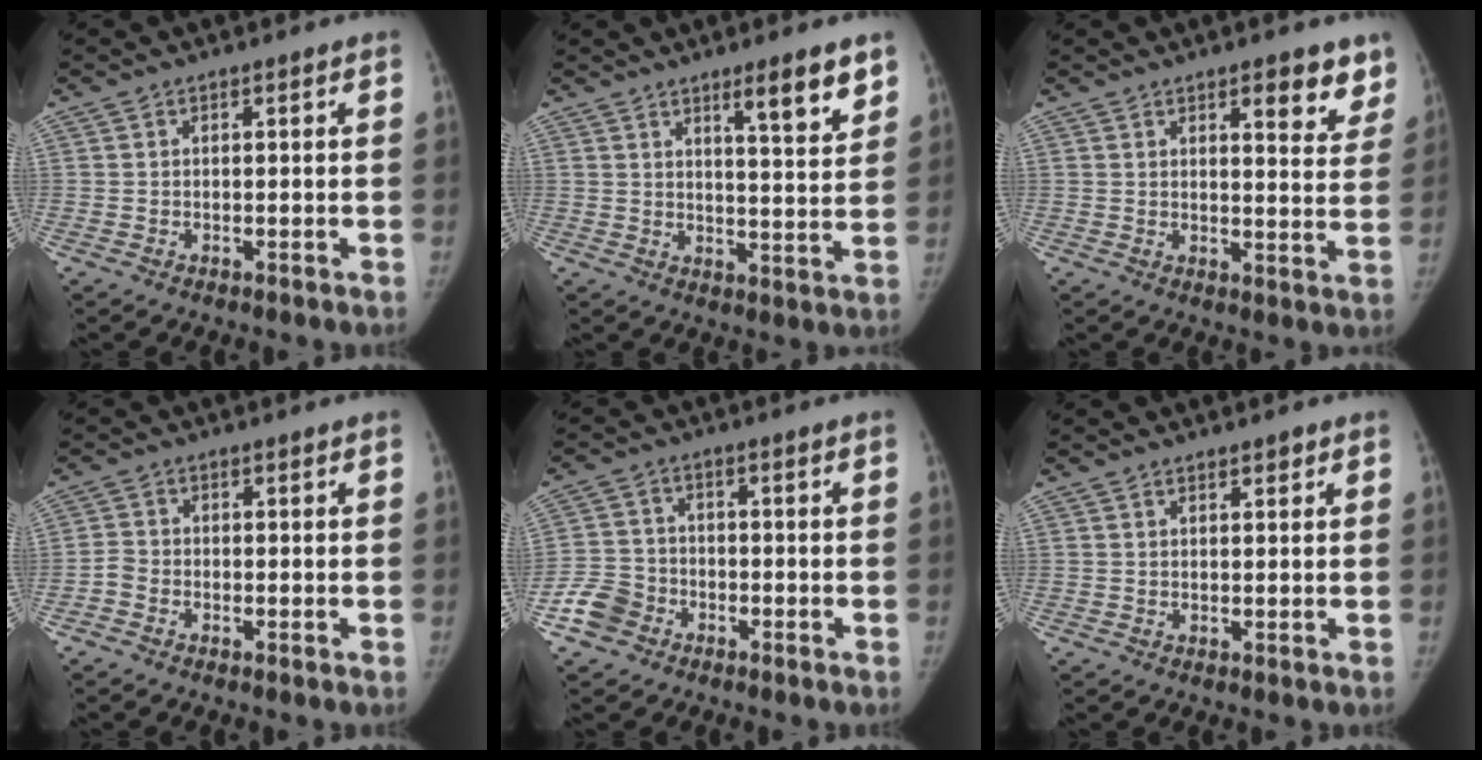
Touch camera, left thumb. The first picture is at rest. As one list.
[{"total": 8.8, "force": [5.7, 1.5, 6.6], "torque": [-0.082, -0.038, 0.084]}, {"total": 8.6, "force": [5.6, 3.1, 5.8], "torque": [-0.035, -0.031, 0.072]}, {"total": 2.1, "force": [-1.2, 1.4, 0.9], "torque": [-0.017, 0.006, -0.030]}, {"total": 6.2, "force": [-3.5, 4.8, 1.7], "torque": [-0.022, 0.021, -0.071]}, {"total": 1.4, "force": [1.0, 0.6, 0.8], "torque": [-0.004, -0.005, 0.014]}]